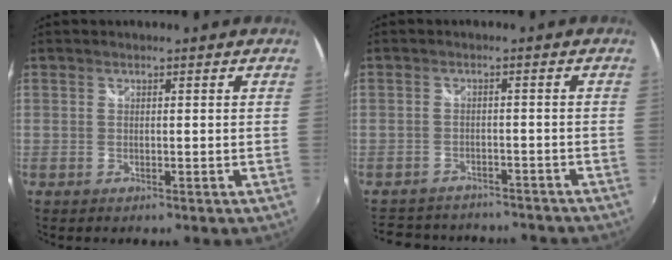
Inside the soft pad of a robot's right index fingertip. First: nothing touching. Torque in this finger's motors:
{"motor_torque": [-1.74, -0.40, -1.05, -0.21]}